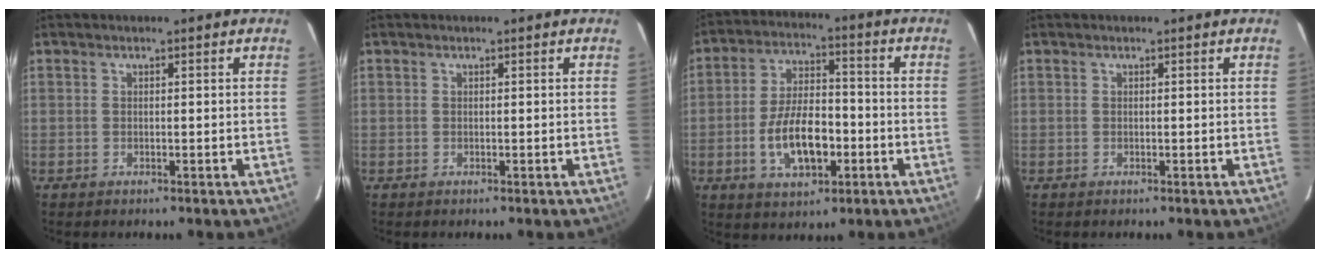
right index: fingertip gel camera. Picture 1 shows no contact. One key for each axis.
{"total": 0.0}
{"total": 11.7, "fx": -3.6, "fy": 5.6, "fz": 9.6, "tx": -0.188, "ty": 0.009, "tz": -0.052}
{"total": 0.0}